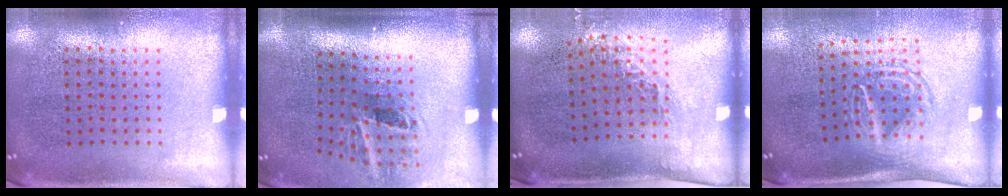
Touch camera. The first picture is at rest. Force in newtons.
{"total": 2.0, "press": 1.2, "slide": 1.6}
{"total": 1.2, "press": 1.0, "slide": 0.8}
{"total": 1.6, "press": 1.2, "slide": 1.1}